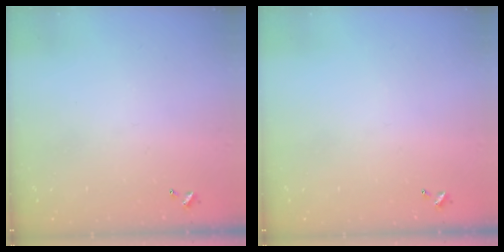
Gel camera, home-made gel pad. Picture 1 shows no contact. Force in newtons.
{"total": 0.0}